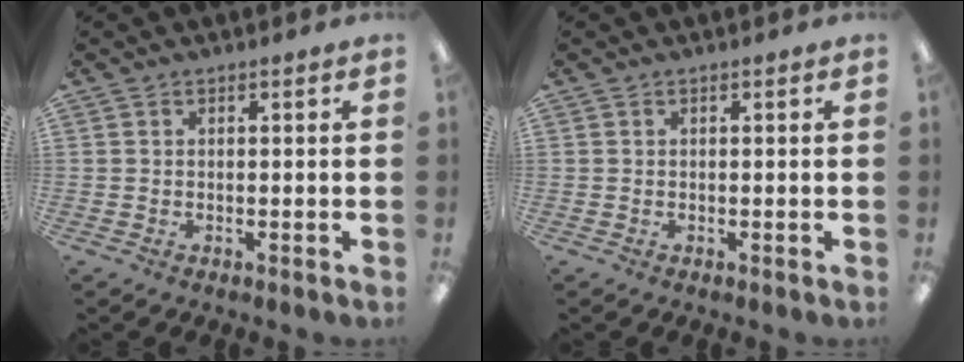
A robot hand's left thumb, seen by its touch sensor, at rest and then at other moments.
{"total": 0.0}